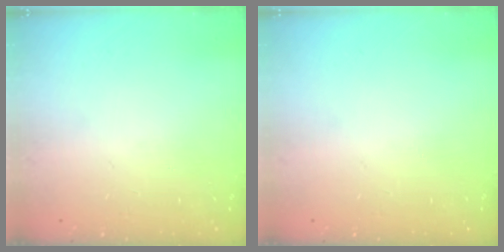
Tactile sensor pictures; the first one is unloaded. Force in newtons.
{"total": 0.0}